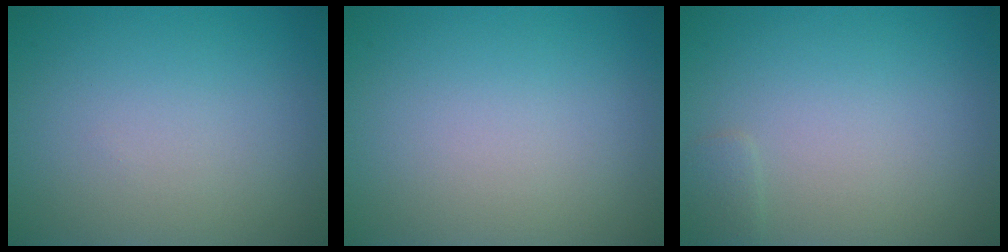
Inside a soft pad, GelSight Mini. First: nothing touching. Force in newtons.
{"total": 0.0}
{"total": 0.8, "press": 0.8, "slide": 0.1}